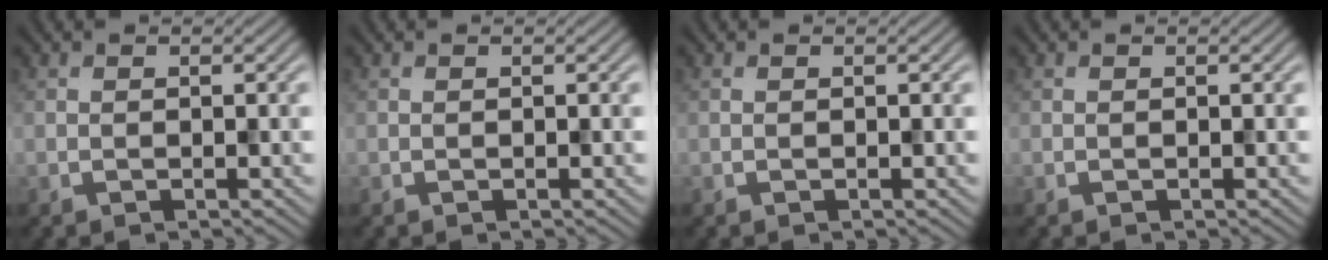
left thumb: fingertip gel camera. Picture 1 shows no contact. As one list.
[{"total": 0.0}, {"total": 0.0}, {"total": 0.0}]